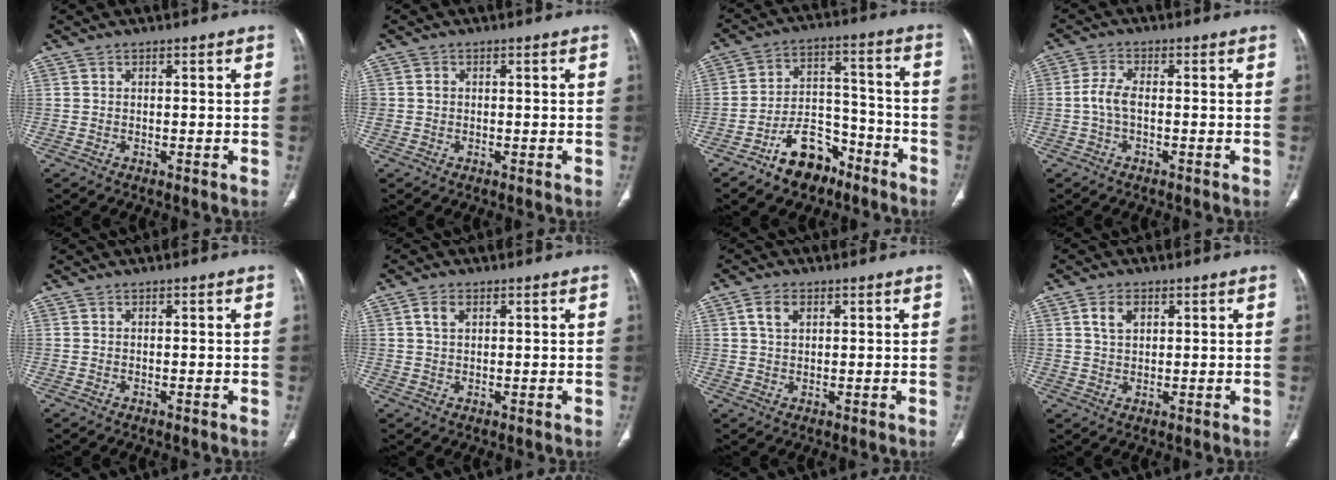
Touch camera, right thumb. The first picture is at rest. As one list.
[{"total": 1.2, "force": [0.1, 1.1, 0.6], "torque": [-0.011, 0.003, 0.004]}, {"total": 11.4, "force": [-7.7, 6.6, 5.1], "torque": [-0.052, 0.078, -0.132]}, {"total": 3.6, "force": [-0.6, 1.6, 3.2], "torque": [-0.075, 0.005, -0.018]}, {"total": 0.0}, {"total": 2.8, "force": [1.2, 1.7, 1.8], "torque": [-0.033, 0.000, 0.024]}, {"total": 3.7, "force": [1.5, 2.3, 2.4], "torque": [-0.043, 0.000, 0.032]}, {"total": 4.1, "force": [1.7, 2.6, 2.6], "torque": [-0.042, -0.004, 0.035]}]